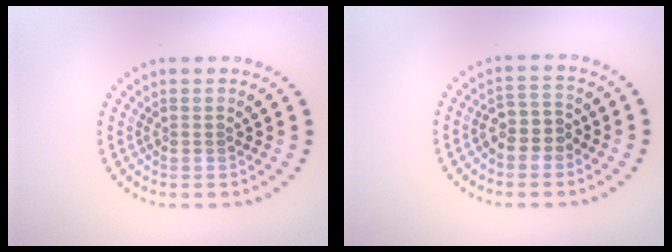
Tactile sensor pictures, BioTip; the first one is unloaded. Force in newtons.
{"total": 2.5, "press": 2.3, "slide": 1.0}